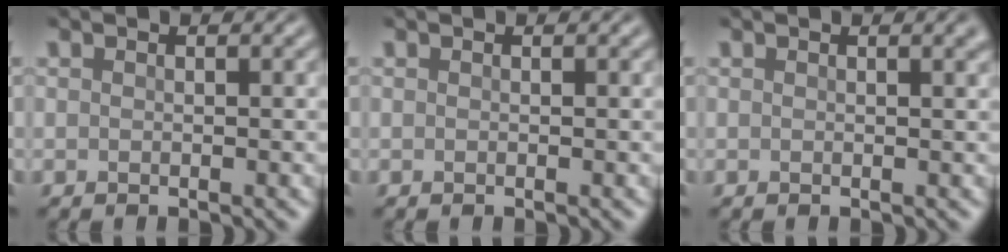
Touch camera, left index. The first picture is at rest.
{"total": 0.0}
{"total": 1.4, "force": [0.7, 0.5, 1.1], "torque": [-0.005, 0.006, 0.009]}